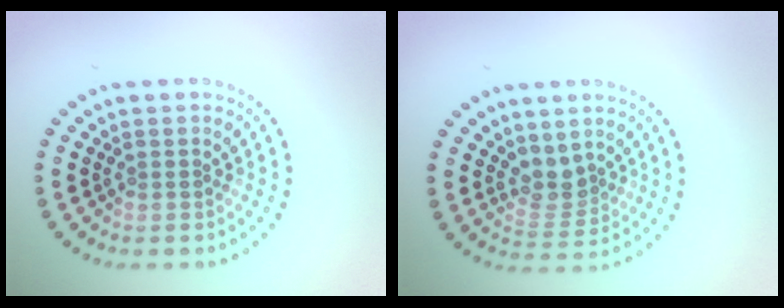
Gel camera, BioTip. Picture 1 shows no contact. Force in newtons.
{"total": 2.5, "press": 1.9, "slide": 1.6}